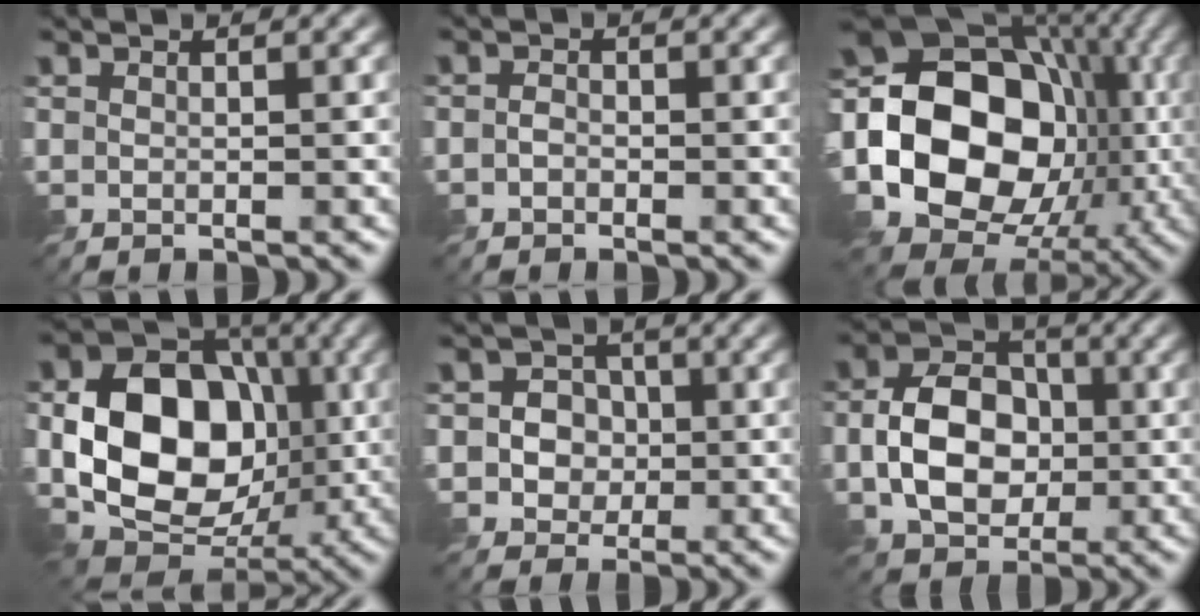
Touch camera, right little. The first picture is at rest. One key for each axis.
{"total": 1.0, "fx": -0.6, "fy": 0.7, "fz": 0.4, "tx": -0.006, "ty": -0.001, "tz": -0.018}
{"total": 19.1, "fx": -2.4, "fy": 15.2, "fz": 11.4, "tx": -0.204, "ty": -0.004, "tz": -0.040}
{"total": 12.8, "fx": -0.4, "fy": 9.6, "fz": 8.5, "tx": -0.138, "ty": -0.001, "tz": -0.019}
{"total": 4.3, "fx": -0.2, "fy": 4.0, "fz": 1.5, "tx": -0.015, "ty": 0.012, "tz": -0.018}
{"total": 6.7, "fx": -1.0, "fy": 4.9, "fz": 4.4, "tx": -0.080, "ty": 0.004, "tz": -0.024}